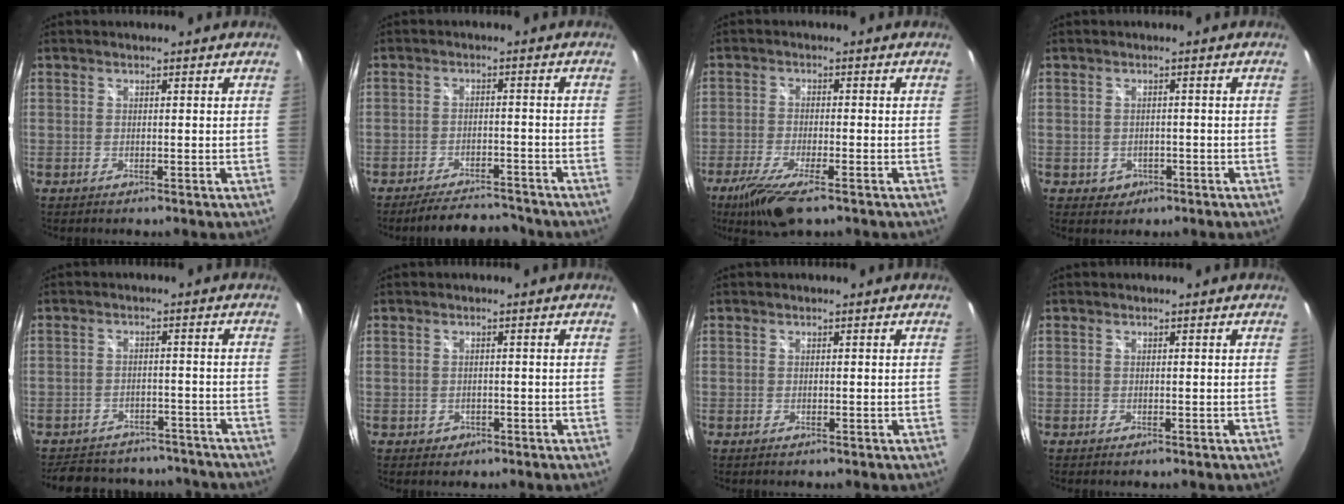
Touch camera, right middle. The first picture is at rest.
{"total": 8.5, "force": [-7.9, 1.9, 2.5], "torque": [-0.066, 0.008, -0.111]}
{"total": 10.3, "force": [-6.8, 2.3, 7.4], "torque": [-0.165, -0.037, -0.125]}
{"total": 2.9, "force": [-1.0, 2.6, 0.8], "torque": [-0.022, 0.000, -0.007]}
{"total": 18.3, "force": [-15.6, 7.5, 6.0], "torque": [-0.132, 0.026, -0.193]}
{"total": 1.8, "force": [-0.7, 1.6, 0.5], "torque": [-0.010, -0.003, -0.007]}
{"total": 0.0}
{"total": 0.0}